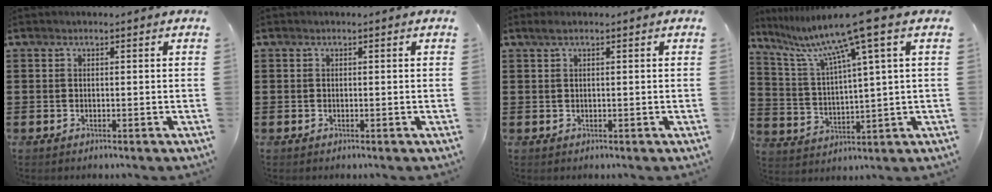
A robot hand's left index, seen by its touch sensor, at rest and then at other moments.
{"total": 0.0}
{"total": 0.9, "force": [0.3, 0.0, 0.9], "torque": [-0.015, -0.001, 0.005]}
{"total": 10.4, "force": [6.9, -0.6, 7.8], "torque": [-0.176, -0.033, 0.109]}